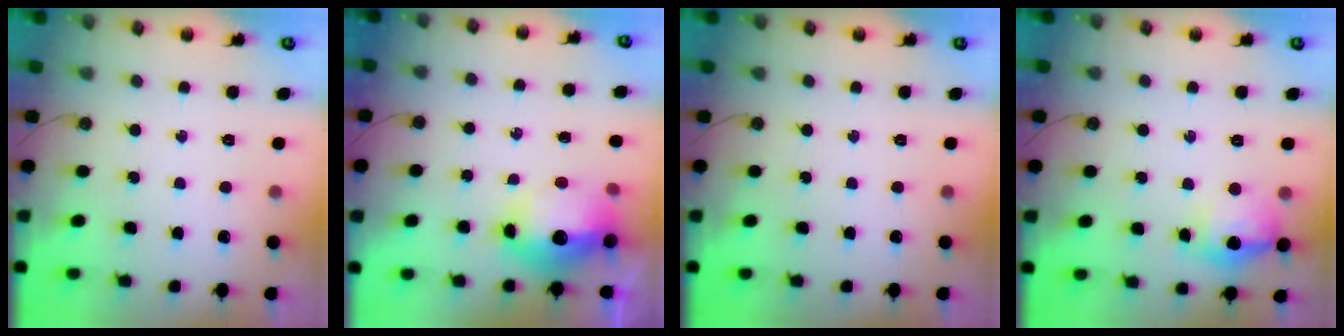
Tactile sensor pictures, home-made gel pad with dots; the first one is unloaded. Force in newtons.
{"total": 14.8, "press": 14.7, "slide": 1.7}
{"total": 0.0}
{"total": 14.0, "press": 13.9, "slide": 1.5}